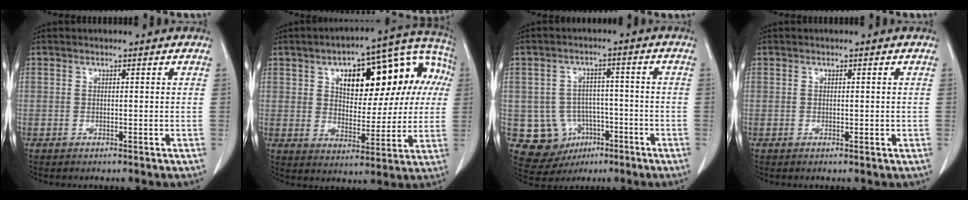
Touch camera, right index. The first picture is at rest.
{"total": 19.5, "force": [5.5, 9.0, 16.4], "torque": [-0.224, 0.053, 0.078]}
{"total": 9.2, "force": [-3.0, 8.3, 2.7], "torque": [-0.050, 0.019, -0.032]}
{"total": 0.7, "force": [0.0, 0.3, 0.6], "torque": [-0.010, -0.001, 0.003]}